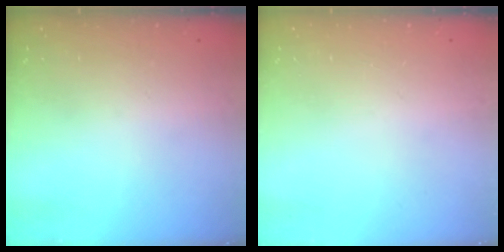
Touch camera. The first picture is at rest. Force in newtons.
{"total": 0.0}